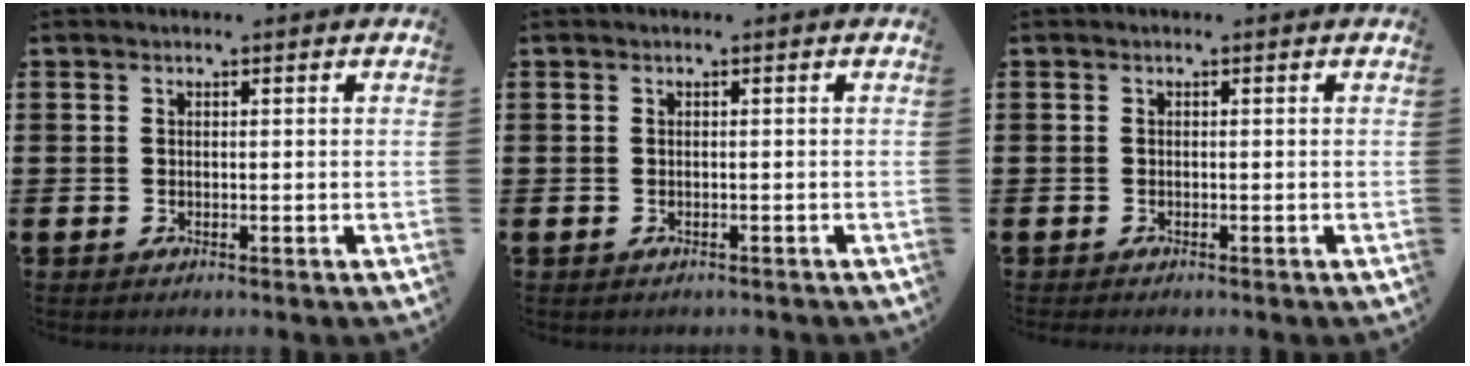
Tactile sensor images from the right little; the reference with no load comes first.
{"total": 0.0}
{"total": 0.0}